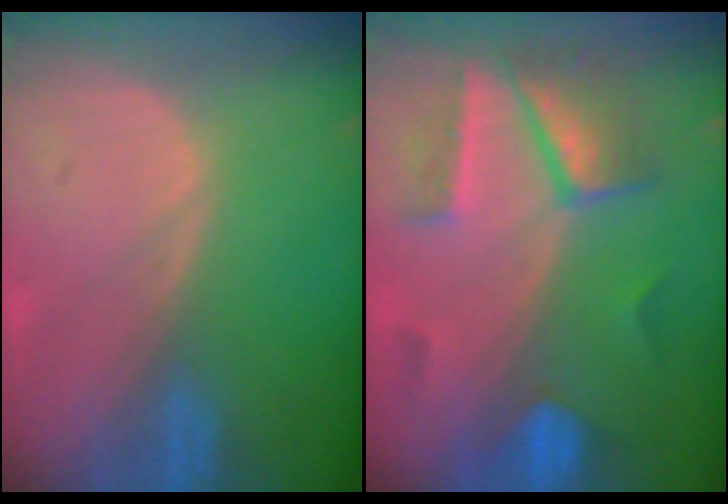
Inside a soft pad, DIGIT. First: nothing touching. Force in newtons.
{"total": 7.4, "press": 7.2, "slide": 1.4}